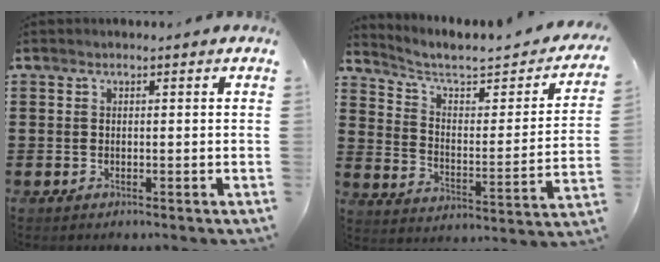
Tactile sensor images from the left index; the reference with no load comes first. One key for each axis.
{"total": 5.0, "fx": 4.0, "fy": 1.4, "fz": 2.8, "tx": -0.078, "ty": -0.031, "tz": 0.060}